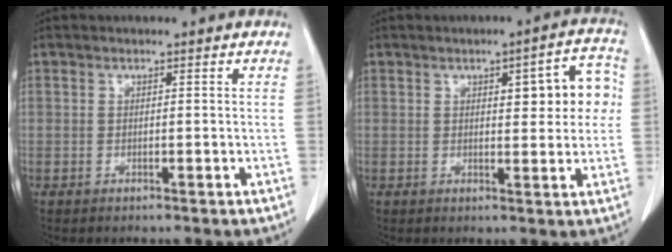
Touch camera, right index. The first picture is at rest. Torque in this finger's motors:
{"motor_torque": [0.69, 0.53, 0.23, 0.05]}